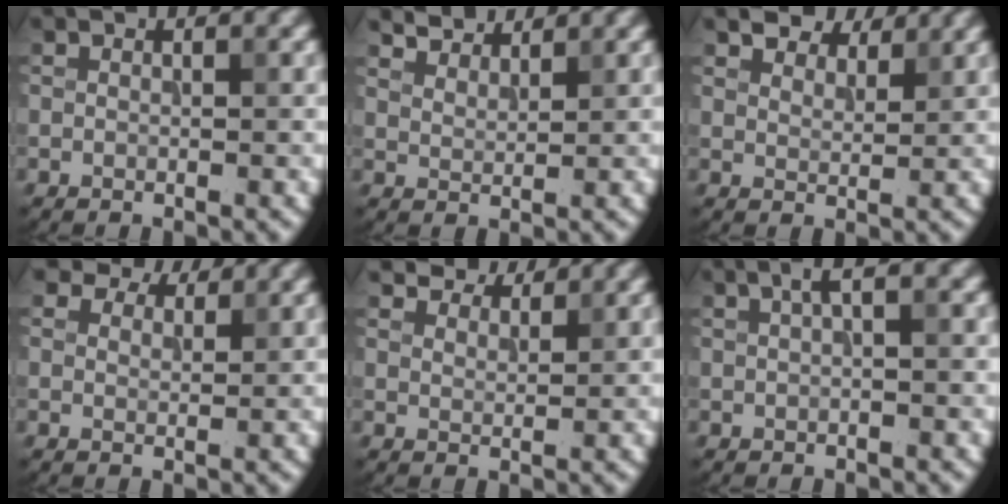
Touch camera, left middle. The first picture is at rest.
{"total": 3.0, "force": [3.0, 0.5, 0.5], "torque": [-0.015, -0.004, 0.059]}
{"total": 4.7, "force": [4.2, 1.6, 1.4], "torque": [-0.034, -0.011, 0.077]}
{"total": 4.8, "force": [4.1, 2.0, 1.5], "torque": [-0.040, -0.006, 0.069]}
{"total": 4.3, "force": [4.0, 1.1, 1.0], "torque": [-0.028, -0.002, 0.073]}
{"total": 1.6, "force": [0.6, 0.3, 1.4], "torque": [-0.027, 0.009, 0.010]}